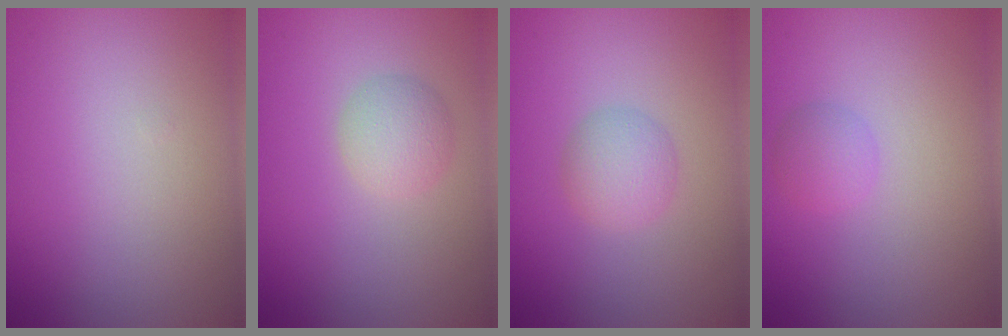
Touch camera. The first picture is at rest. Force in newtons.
{"total": 2.3, "press": 2.3, "slide": 0.0}
{"total": 2.4, "press": 2.4, "slide": 0.1}
{"total": 1.5, "press": 1.5, "slide": 0.0}